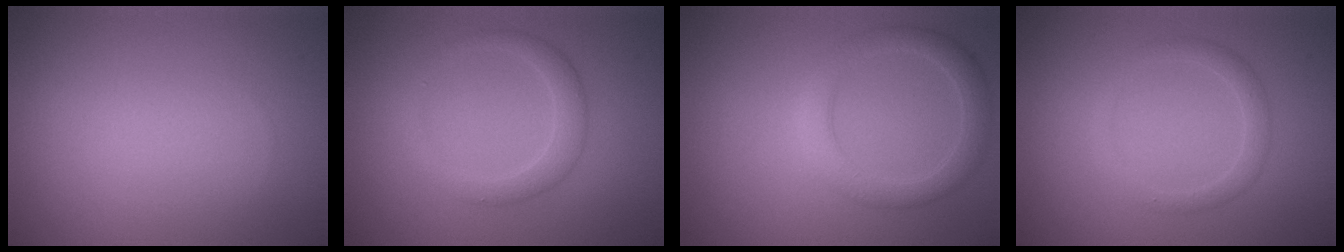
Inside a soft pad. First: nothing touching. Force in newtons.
{"total": 2.1, "press": 2.1, "slide": 0.1}
{"total": 3.0, "press": 3.0, "slide": 0.1}
{"total": 1.6, "press": 1.6, "slide": 0.1}